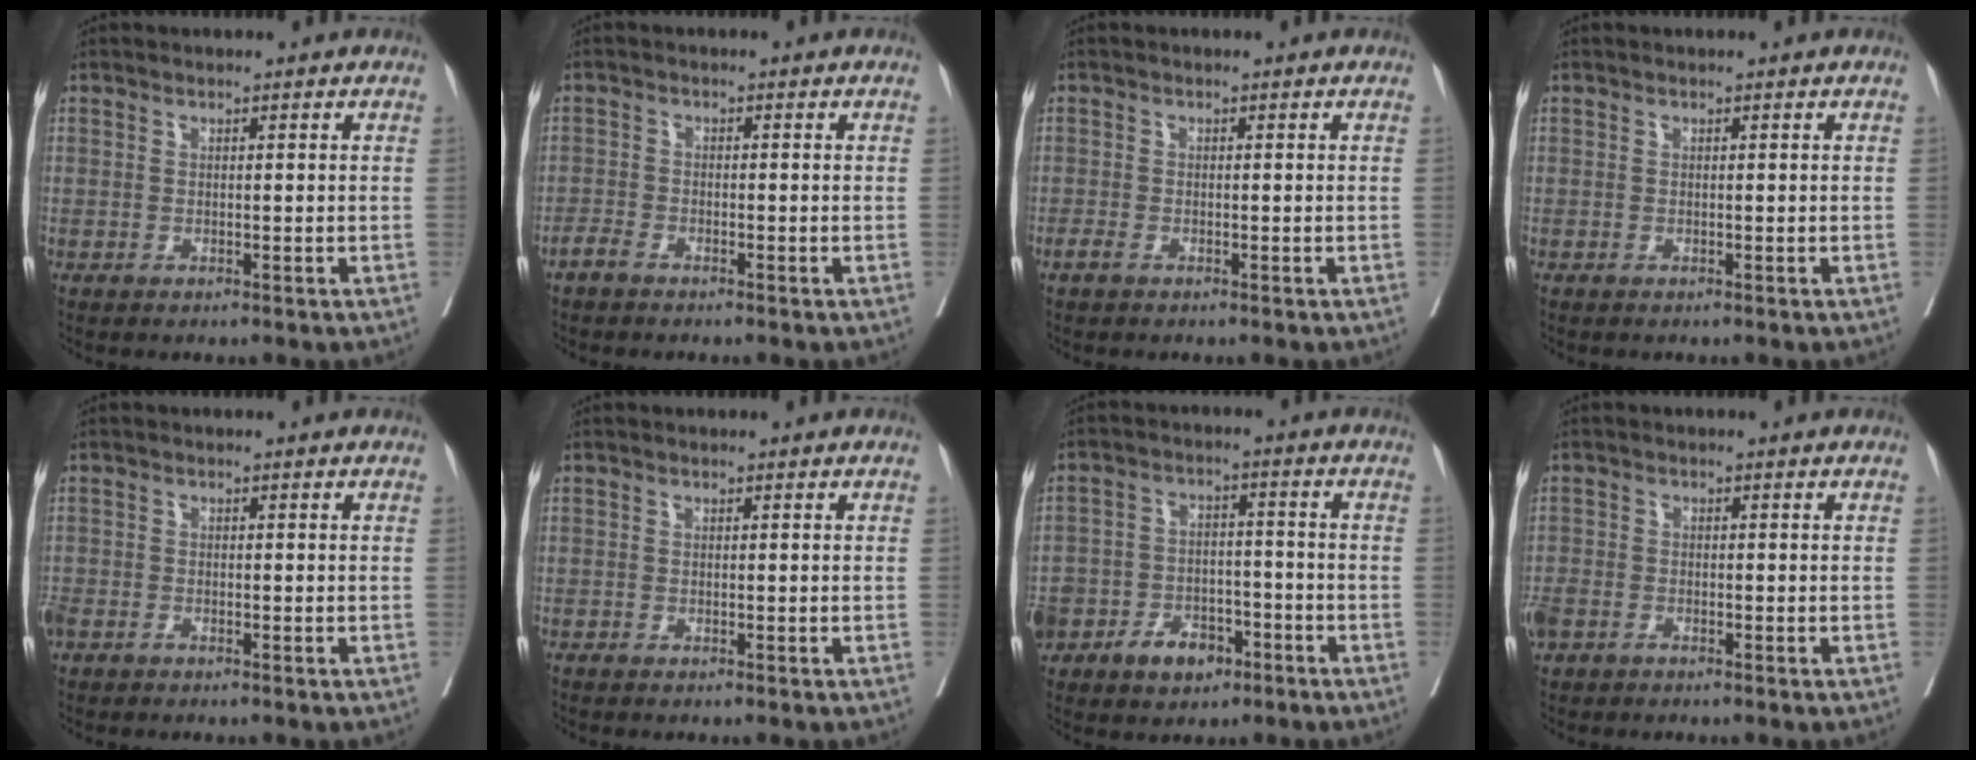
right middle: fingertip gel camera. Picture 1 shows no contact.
{"total": 1.6, "force": [-1.3, 0.5, 0.7], "torque": [-0.017, 0.001, -0.026]}
{"total": 0.9, "force": [-0.6, 0.4, 0.6], "torque": [-0.015, 0.000, -0.009]}
{"total": 0.0}
{"total": 5.3, "force": [-2.9, 3.8, 2.4], "torque": [-0.083, -0.005, -0.053]}
{"total": 0.0}
{"total": 15.0, "force": [-7.3, 10.8, 7.5], "torque": [-0.189, 0.016, -0.112]}
{"total": 4.9, "force": [-2.9, 3.3, 2.2], "torque": [-0.060, -0.002, -0.054]}